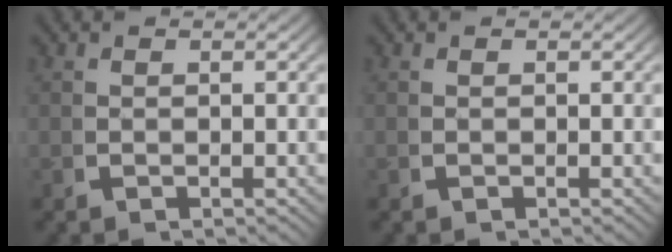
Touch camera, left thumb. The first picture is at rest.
{"total": 0.0}